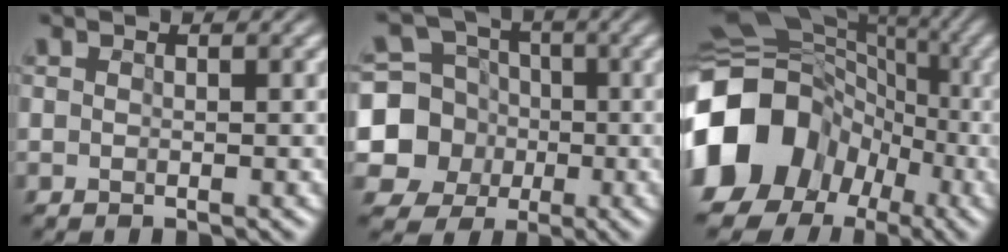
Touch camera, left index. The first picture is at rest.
{"total": 7.7, "force": [-1.2, 7.0, 3.0], "torque": [-0.079, -0.013, -0.037]}
{"total": 15.8, "force": [-3.9, 13.0, 8.0], "torque": [-0.183, -0.002, -0.073]}